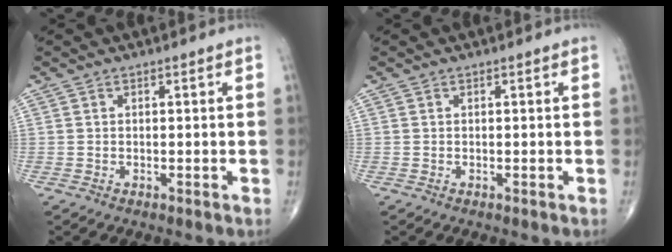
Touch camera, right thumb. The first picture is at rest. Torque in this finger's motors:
{"motor_torque": [0.00, 0.00, 0.02, 0.02, 0.00]}